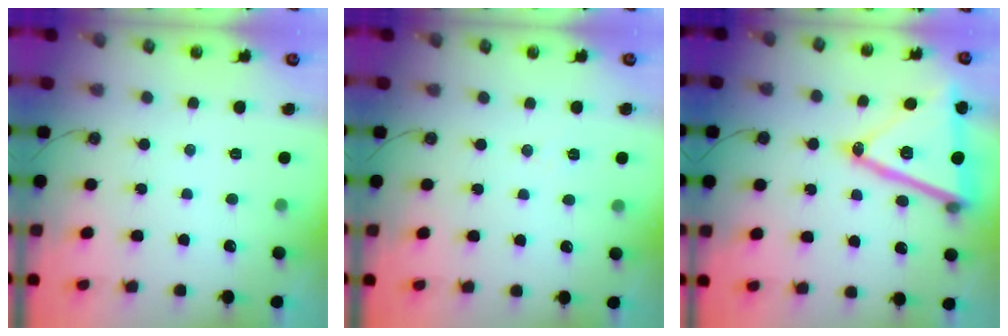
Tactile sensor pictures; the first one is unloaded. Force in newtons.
{"total": 5.0, "press": 2.2, "slide": 4.4}
{"total": 21.2, "press": 20.9, "slide": 3.5}